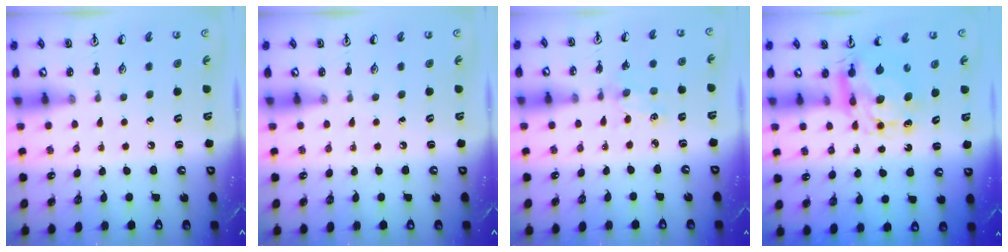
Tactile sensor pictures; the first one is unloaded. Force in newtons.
{"total": 0.0}
{"total": 2.2, "press": 2.2, "slide": 0.2}
{"total": 9.7, "press": 9.7, "slide": 0.8}